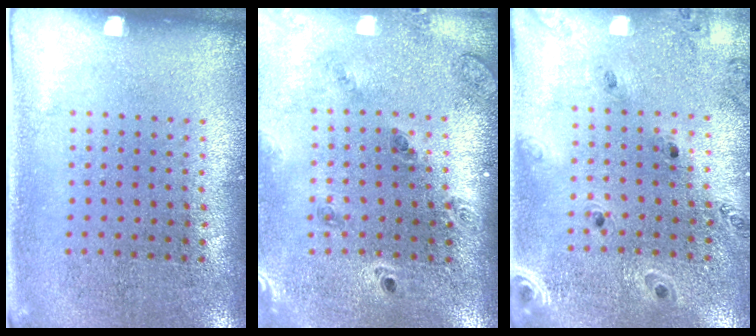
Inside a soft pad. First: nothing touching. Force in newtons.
{"total": 1.4, "press": 1.3, "slide": 0.2}
{"total": 0.6, "press": 0.6, "slide": 0.1}